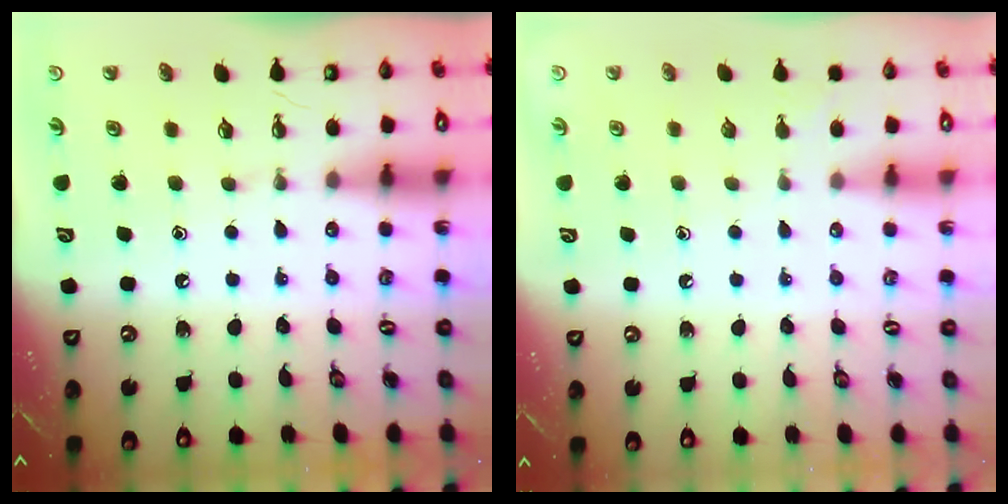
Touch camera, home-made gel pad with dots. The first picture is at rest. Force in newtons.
{"total": 2.6, "press": 2.6, "slide": 0.3}